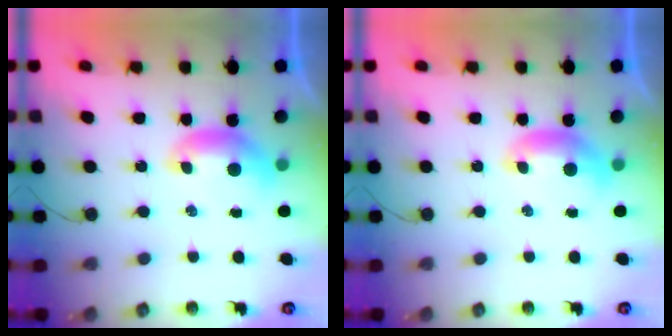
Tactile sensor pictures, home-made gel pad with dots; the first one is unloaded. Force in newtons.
{"total": 0.0}